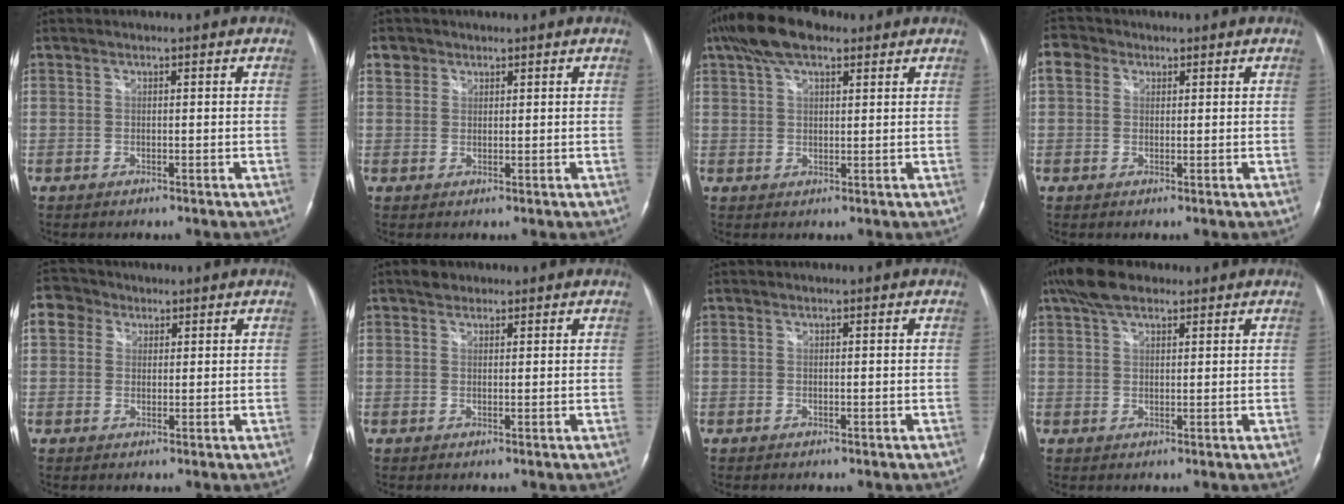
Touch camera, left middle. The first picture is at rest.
{"total": 2.1, "force": [1.3, 1.6, 0.0], "torque": [0.009, 0.006, 0.018]}
{"total": 8.7, "force": [5.7, 3.3, 5.6], "torque": [-0.113, 0.030, 0.102]}
{"total": 3.2, "force": [1.3, 2.7, 1.2], "torque": [-0.031, 0.017, 0.024]}
{"total": 4.3, "force": [1.9, 3.7, 1.2], "torque": [-0.031, 0.019, 0.034]}
{"total": 1.9, "force": [1.4, 1.1, 0.4], "torque": [-0.009, 0.007, 0.022]}
{"total": 0.0}
{"total": 6.2, "force": [4.5, 2.5, 3.5], "torque": [-0.076, 0.026, 0.085]}